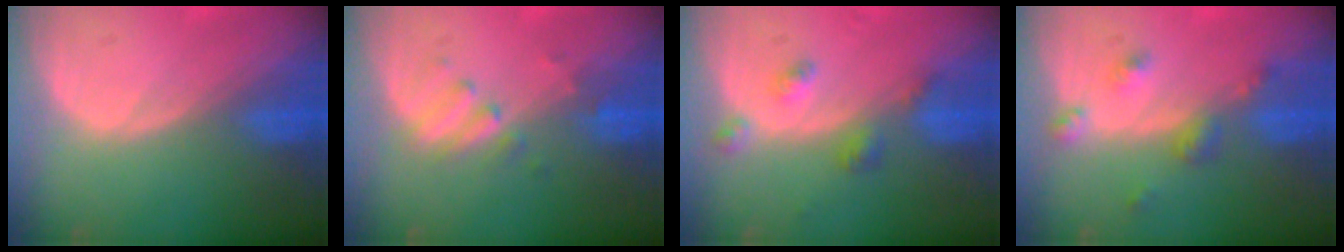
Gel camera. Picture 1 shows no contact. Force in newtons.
{"total": 3.2, "press": 3.2, "slide": 0.4}
{"total": 4.3, "press": 4.0, "slide": 1.7}
{"total": 4.7, "press": 4.2, "slide": 2.2}